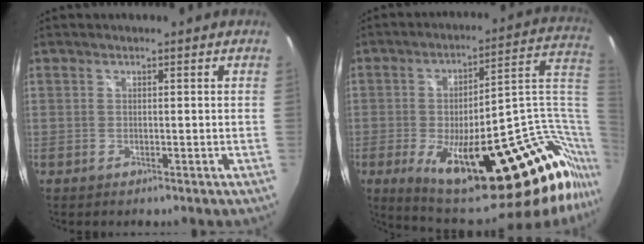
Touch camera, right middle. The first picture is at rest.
{"total": 32.9, "force": [-9.2, 10.8, 29.7], "torque": [-0.416, -0.002, -0.111]}